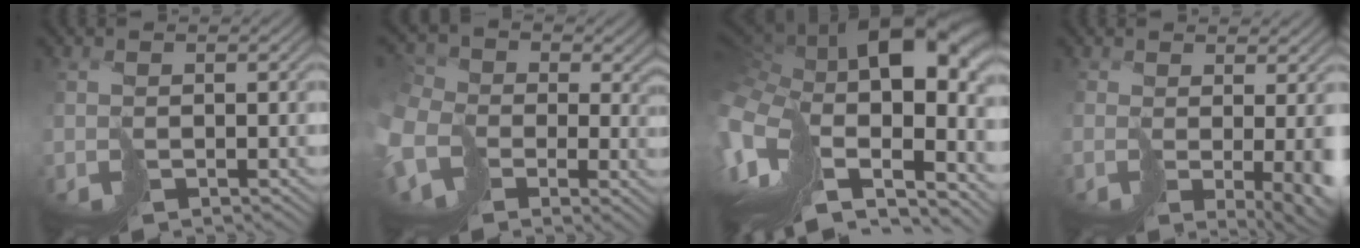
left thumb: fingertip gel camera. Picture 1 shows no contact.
{"total": 11.6, "force": [-2.9, 8.8, 6.9], "torque": [-0.199, -0.036, -0.036]}
{"total": 17.5, "force": [0.6, 9.3, 14.8], "torque": [-0.307, -0.019, 0.035]}
{"total": 5.5, "force": [-0.8, 1.1, 5.3], "torque": [-0.074, -0.024, 0.009]}